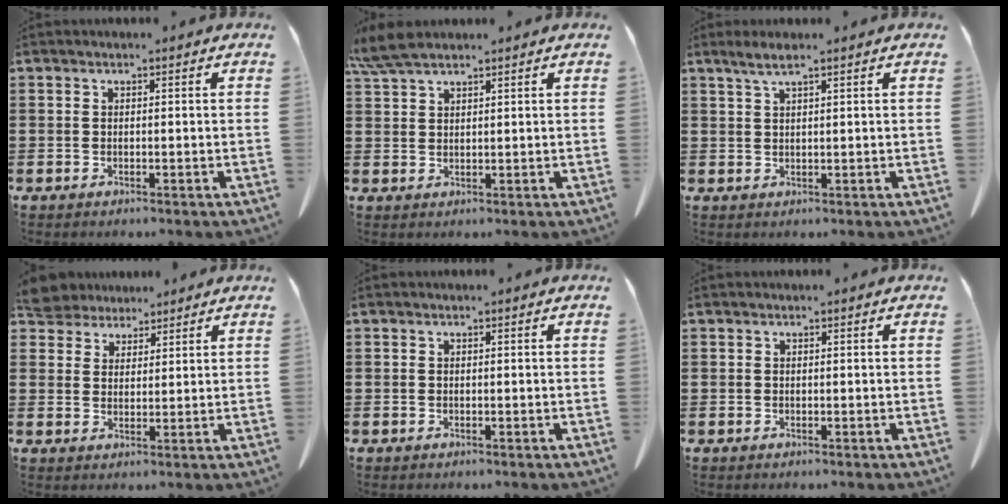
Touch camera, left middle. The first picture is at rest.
{"total": 4.6, "force": [3.6, 1.0, 2.7], "torque": [-0.062, -0.002, 0.069]}
{"total": 2.3, "force": [1.6, 0.1, 1.6], "torque": [-0.035, 0.000, 0.028]}
{"total": 4.7, "force": [4.4, 1.7, 0.4], "torque": [-0.029, -0.009, 0.083]}
{"total": 0.0}
{"total": 0.0}